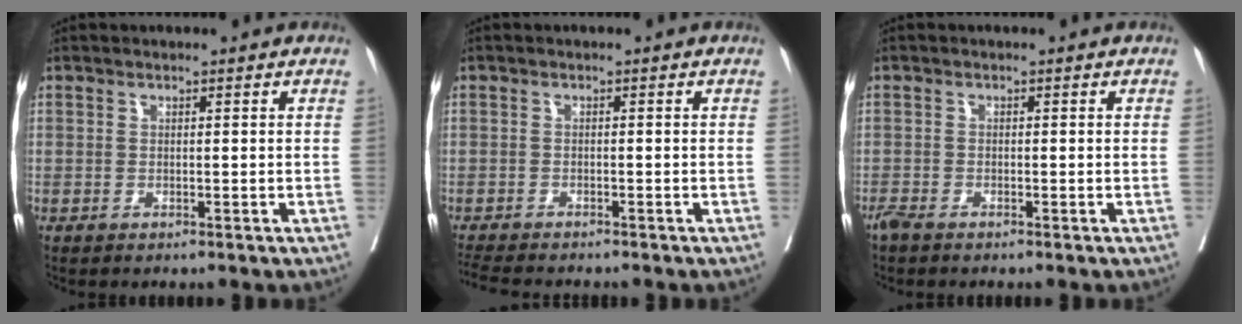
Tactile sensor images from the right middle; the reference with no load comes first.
{"total": 6.6, "force": [-6.0, 1.0, 2.6], "torque": [-0.039, -0.013, -0.096]}
{"total": 1.6, "force": [-1.4, 0.1, 0.7], "torque": [-0.020, -0.006, -0.031]}